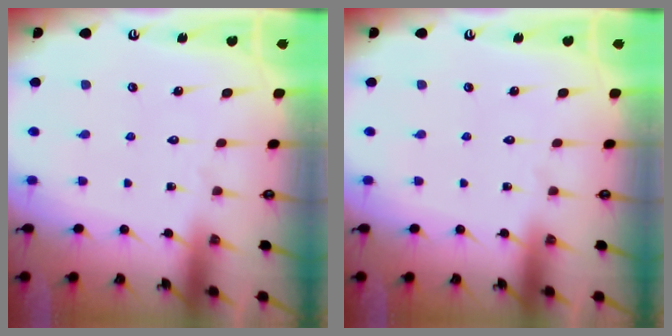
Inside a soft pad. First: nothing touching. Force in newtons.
{"total": 0.0}